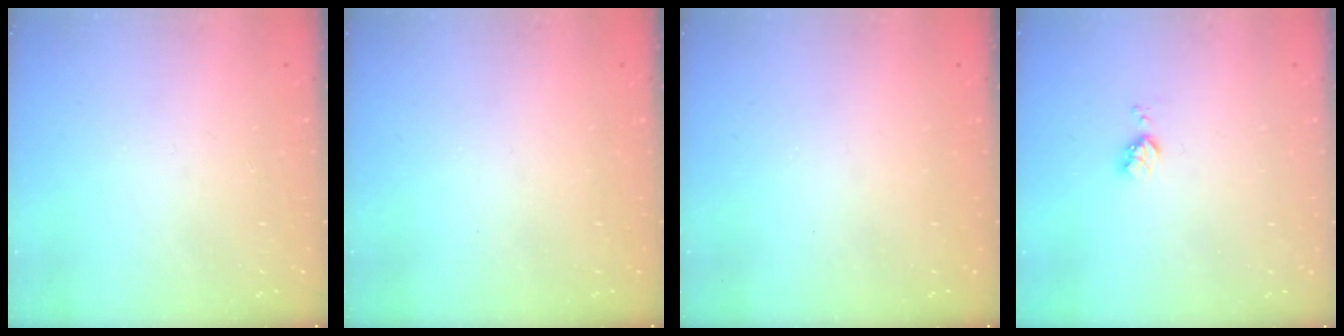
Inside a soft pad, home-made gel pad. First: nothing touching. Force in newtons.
{"total": 0.0}
{"total": 0.0}
{"total": 4.3, "press": 4.3, "slide": 0.6}